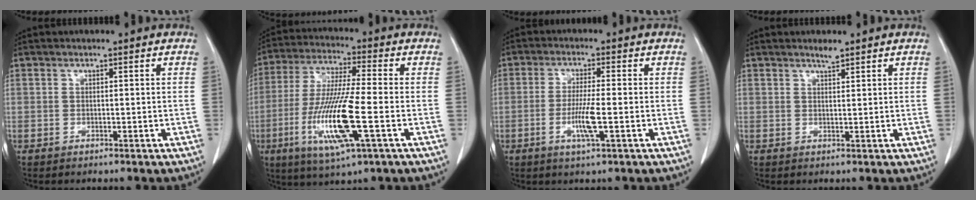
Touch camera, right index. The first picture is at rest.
{"total": 14.5, "force": [-4.1, 0.9, 13.9], "torque": [-0.285, -0.019, -0.076]}
{"total": 5.5, "force": [-1.5, 0.1, 5.2], "torque": [-0.103, -0.010, -0.026]}
{"total": 1.4, "force": [1.2, 0.1, 0.6], "torque": [-0.015, 0.000, 0.025]}